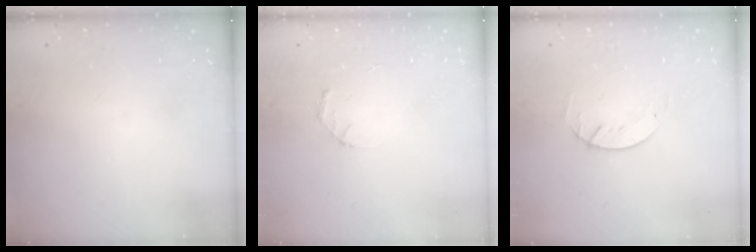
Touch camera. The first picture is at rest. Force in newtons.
{"total": 2.1, "press": 2.1, "slide": 0.2}
{"total": 1.4, "press": 1.4, "slide": 0.2}